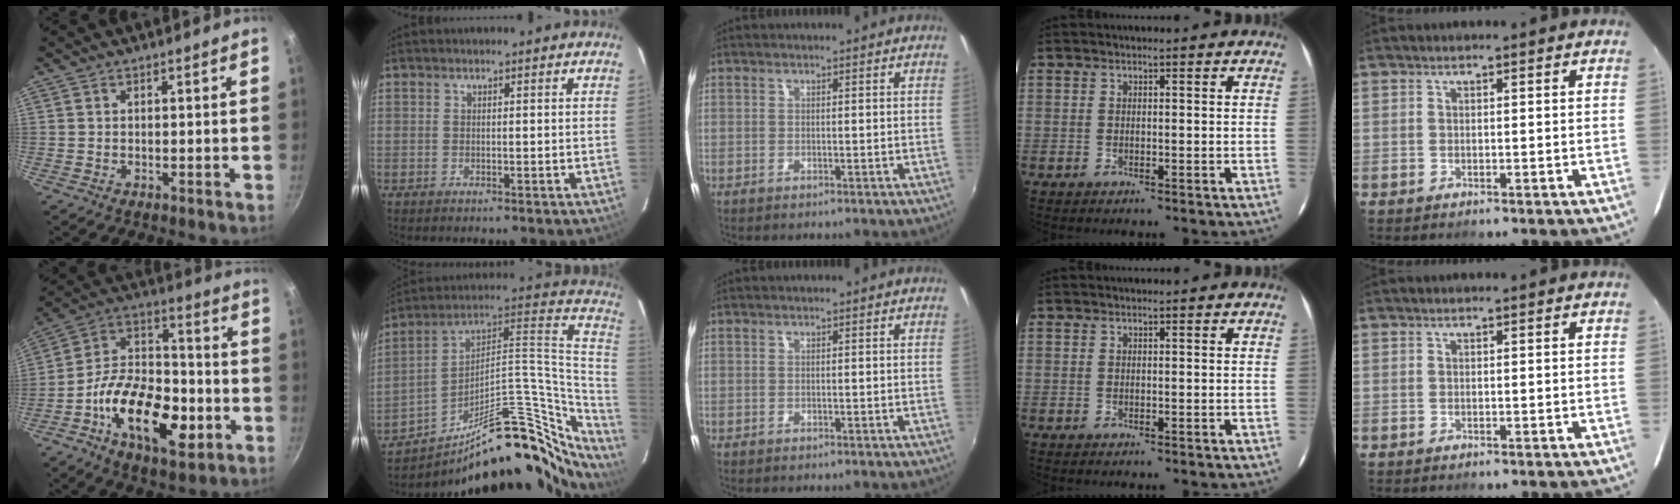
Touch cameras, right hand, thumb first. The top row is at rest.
{"thumb": {"total": 21.2, "force": [-7.3, 11.3, 16.4], "torque": [-0.244, 0.039, -0.135]}, "index": {"total": 30.9, "force": [-21.3, 11.5, 19.2], "torque": [-0.240, 0.048, -0.304]}}